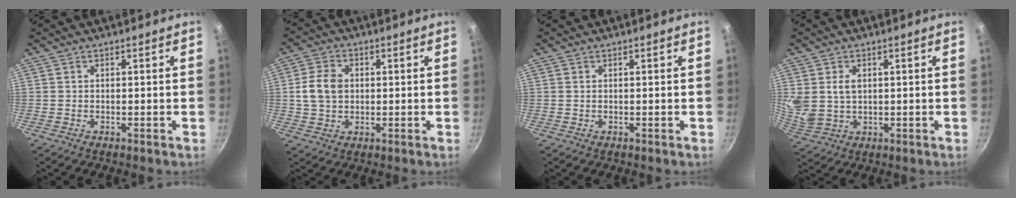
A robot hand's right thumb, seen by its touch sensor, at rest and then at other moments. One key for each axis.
{"total": 7.3, "fx": 0.7, "fy": 5.5, "fz": 4.7, "tx": -0.078, "ty": 0.009, "tz": 0.008}
{"total": 0.0}
{"total": 6.9, "fx": 1.6, "fy": 5.0, "fz": 4.5, "tx": -0.078, "ty": -0.014, "tz": 0.041}